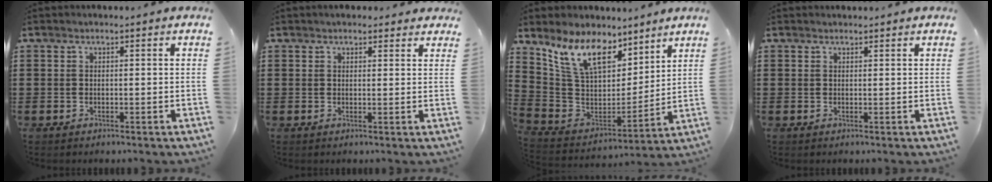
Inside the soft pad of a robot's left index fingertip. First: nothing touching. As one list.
[{"total": 1.7, "force": [1.6, 0.5, 0.4], "torque": [-0.010, 0.006, 0.030]}, {"total": 11.3, "force": [8.6, 4.7, 5.7], "torque": [-0.159, -0.040, 0.158]}, {"total": 0.6, "force": [0.6, 0.1, 0.1], "torque": [-0.004, 0.000, 0.012]}]